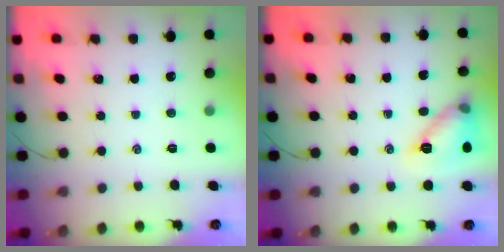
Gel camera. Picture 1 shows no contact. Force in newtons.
{"total": 12.3, "press": 12.3, "slide": 1.0}